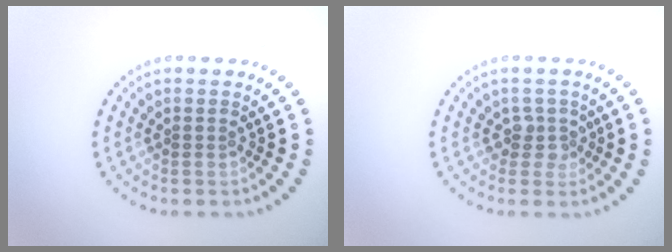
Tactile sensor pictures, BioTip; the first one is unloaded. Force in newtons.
{"total": 1.7, "press": 1.3, "slide": 1.1}